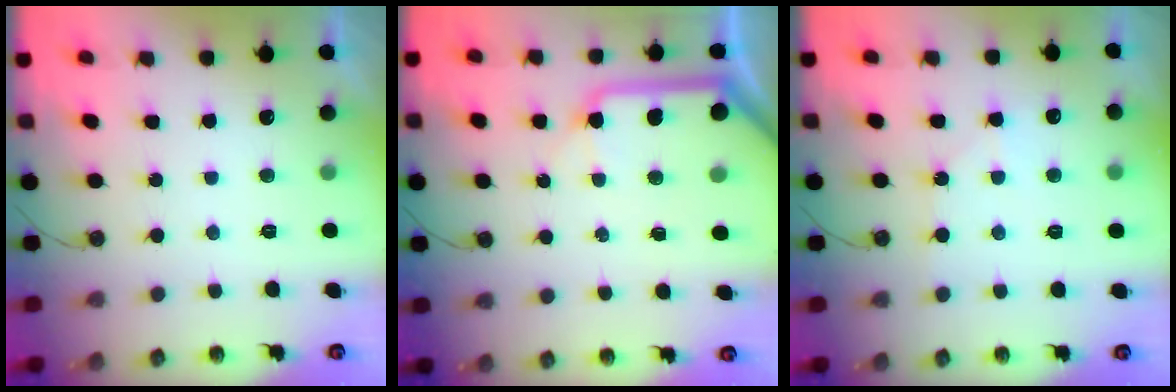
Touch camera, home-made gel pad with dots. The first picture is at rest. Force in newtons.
{"total": 11.9, "press": 11.8, "slide": 1.6}
{"total": 7.2, "press": 7.2, "slide": 0.6}